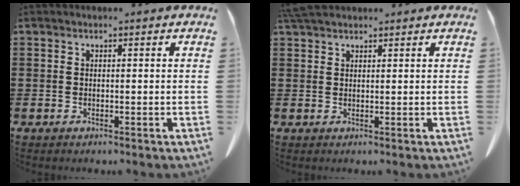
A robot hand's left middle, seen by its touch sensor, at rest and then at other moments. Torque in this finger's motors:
{"motor_torque": [0.95, 0.16, 0.16, 0.04]}